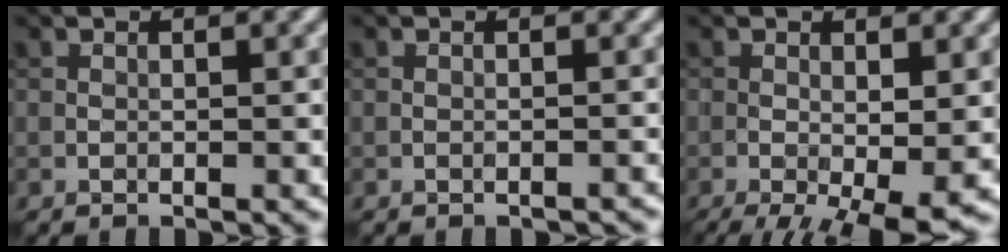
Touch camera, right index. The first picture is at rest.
{"total": 0.7, "force": [-0.6, 0.2, 0.1], "torque": [0.003, 0.004, -0.009]}
{"total": 6.5, "force": [-2.7, 2.0, 5.6], "torque": [-0.091, -0.014, -0.033]}